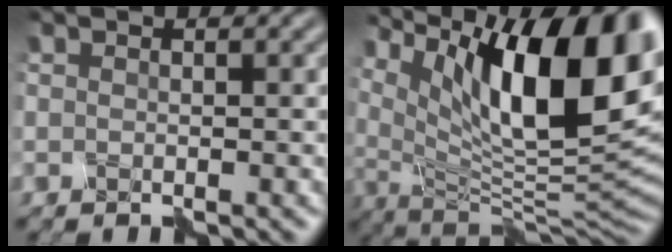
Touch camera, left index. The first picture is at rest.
{"total": 14.5, "force": [6.3, 4.6, 12.2], "torque": [-0.177, 0.005, 0.110]}